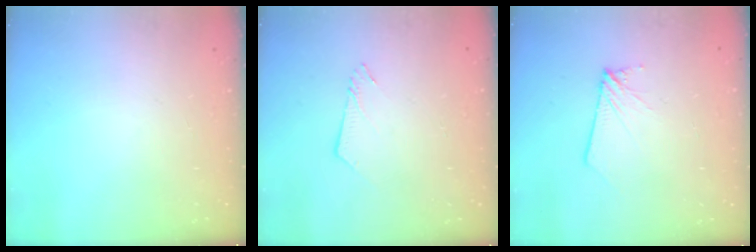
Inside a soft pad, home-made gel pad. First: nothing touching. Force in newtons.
{"total": 4.0, "press": 4.0, "slide": 0.2}
{"total": 2.6, "press": 2.6, "slide": 0.2}